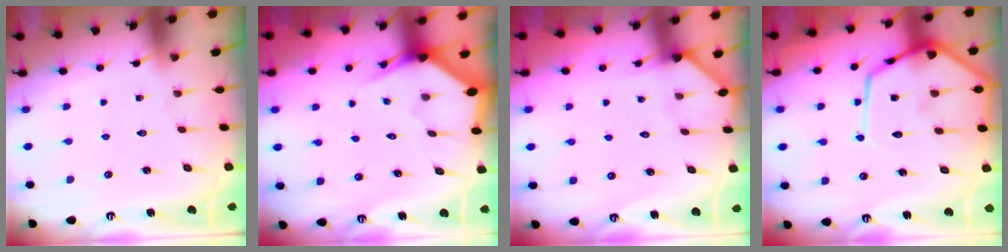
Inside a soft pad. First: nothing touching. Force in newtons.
{"total": 2.6, "press": 2.6, "slide": 0.2}
{"total": 2.0, "press": 2.0, "slide": 0.1}
{"total": 17.2, "press": 17.1, "slide": 1.5}